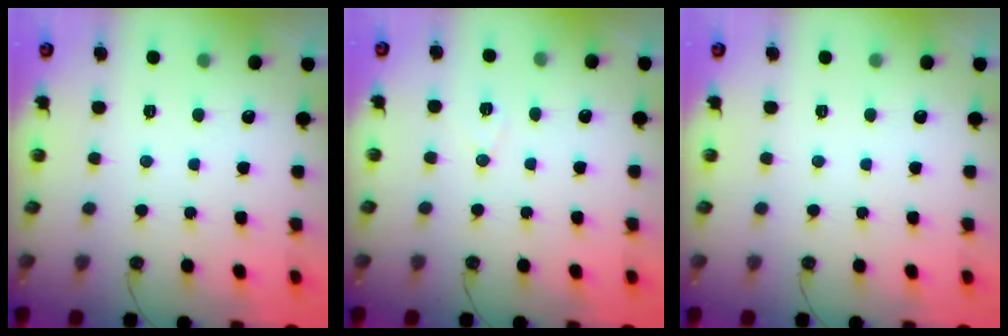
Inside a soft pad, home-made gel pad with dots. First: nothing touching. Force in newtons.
{"total": 6.1, "press": 4.0, "slide": 4.6}
{"total": 0.0}